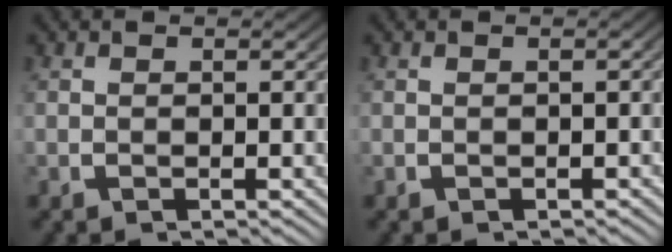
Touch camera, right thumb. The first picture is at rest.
{"total": 0.7, "force": [-0.5, 0.3, 0.4], "torque": [-0.004, -0.002, -0.007]}